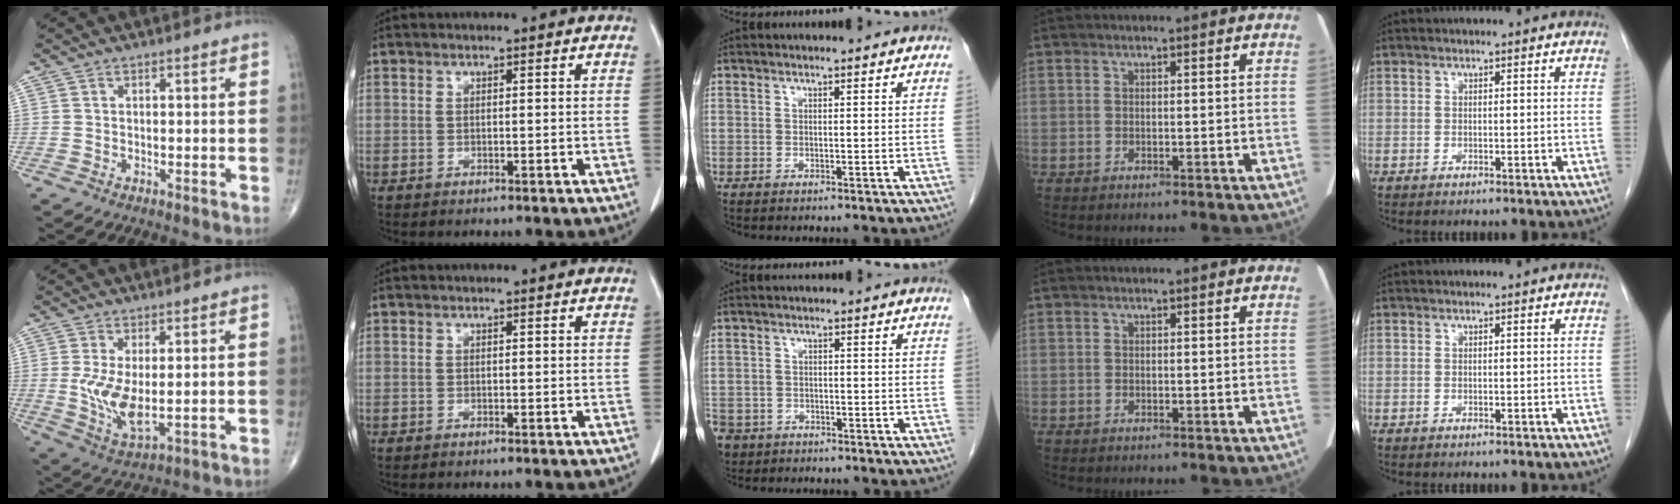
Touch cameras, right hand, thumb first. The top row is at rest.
{"thumb": {"total": 7.9, "force": [0.2, 3.2, 7.2], "torque": [-0.145, -0.024, 0.015]}, "middle": {"total": 7.9, "force": [-4.8, 5.8, 2.2], "torque": [-0.071, -0.005, -0.079]}}